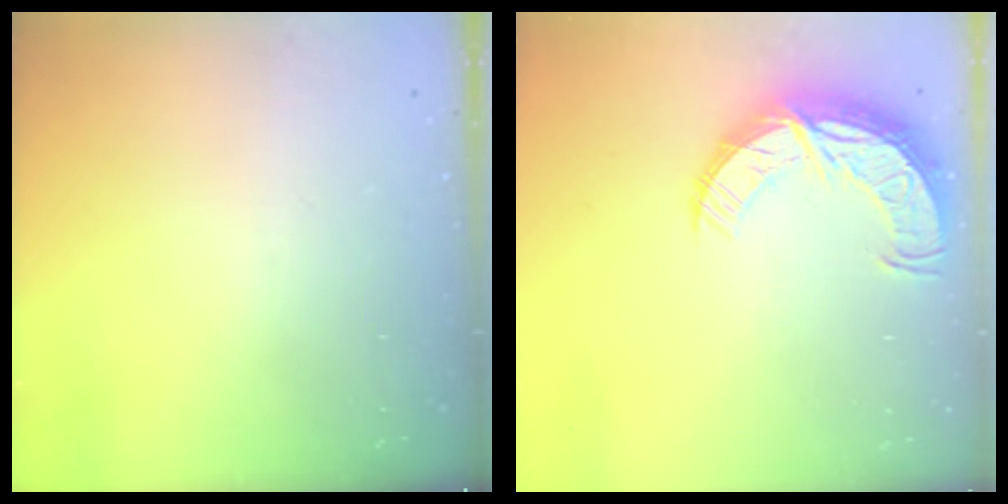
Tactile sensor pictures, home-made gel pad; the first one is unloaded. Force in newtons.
{"total": 12.4, "press": 12.4, "slide": 1.0}